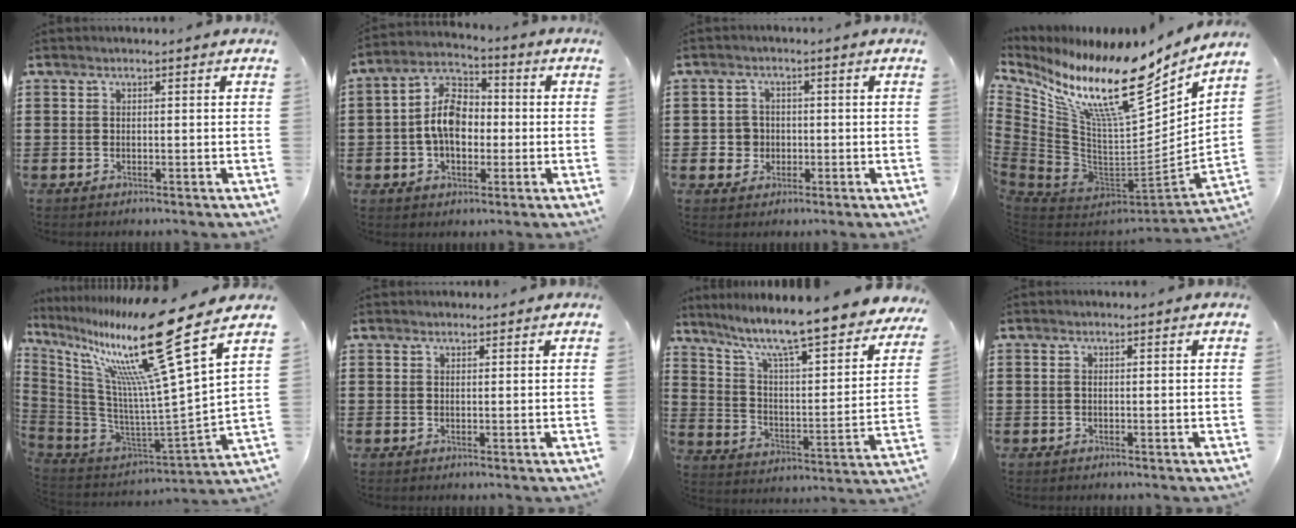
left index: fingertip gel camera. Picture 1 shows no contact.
{"total": 8.4, "force": [-0.7, 5.7, 6.1], "torque": [-0.141, 0.014, -0.018]}
{"total": 3.0, "force": [-0.4, 2.9, 0.6], "torque": [-0.026, 0.006, -0.013]}
{"total": 16.8, "force": [11.8, 3.8, 11.3], "torque": [-0.206, -0.094, 0.197]}
{"total": 19.2, "force": [13.0, -0.3, 14.2], "torque": [-0.258, -0.093, 0.187]}
{"total": 0.7, "force": [0.6, 0.2, 0.0], "torque": [-0.001, 0.001, 0.013]}
{"total": 9.0, "force": [7.4, 0.3, 5.1], "torque": [-0.120, -0.065, 0.116]}
{"total": 0.5, "force": [0.0, 0.1, 0.5], "torque": [-0.011, -0.002, 0.000]}